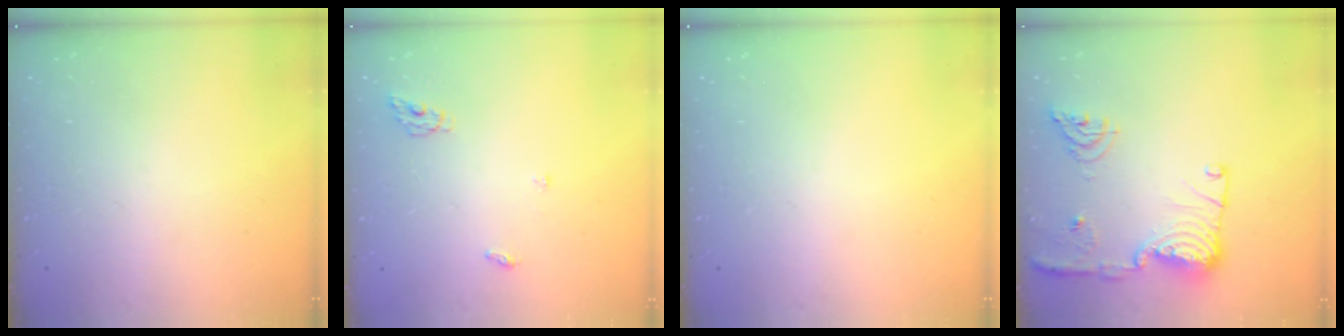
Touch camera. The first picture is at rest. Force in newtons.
{"total": 5.0, "press": 5.0, "slide": 0.3}
{"total": 0.0}
{"total": 15.2, "press": 14.8, "slide": 3.3}